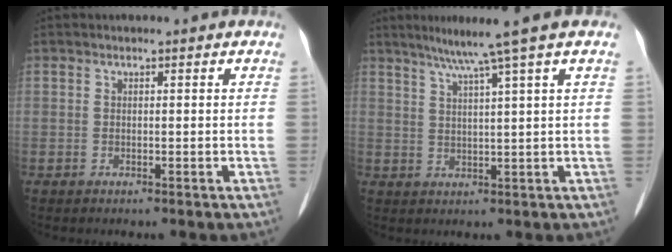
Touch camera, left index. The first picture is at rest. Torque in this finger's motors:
{"motor_torque": [0.02, -0.02, -0.01, 0.00]}